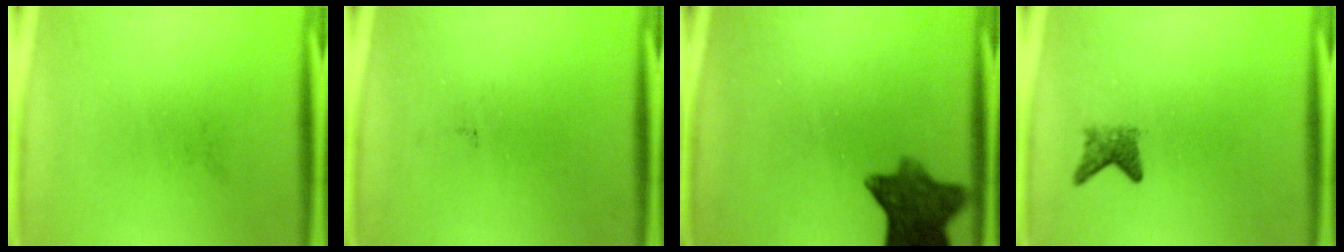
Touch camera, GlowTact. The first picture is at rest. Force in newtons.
{"total": 0.0}
{"total": 9.2}
{"total": 2.1}